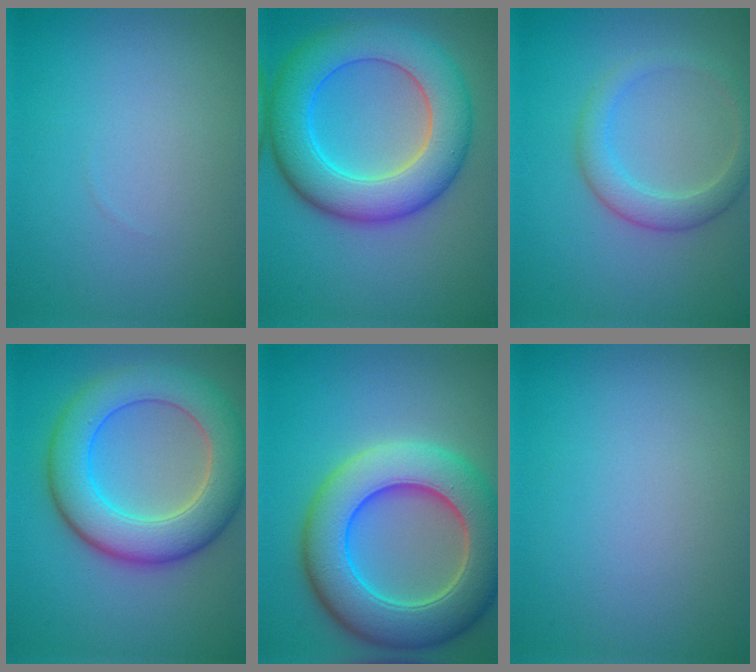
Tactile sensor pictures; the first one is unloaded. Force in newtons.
{"total": 9.1, "press": 9.1, "slide": 0.2}
{"total": 3.0, "press": 3.0, "slide": 0.1}
{"total": 8.3, "press": 8.3, "slide": 0.2}
{"total": 10.3, "press": 10.3, "slide": 0.9}
{"total": 0.0}